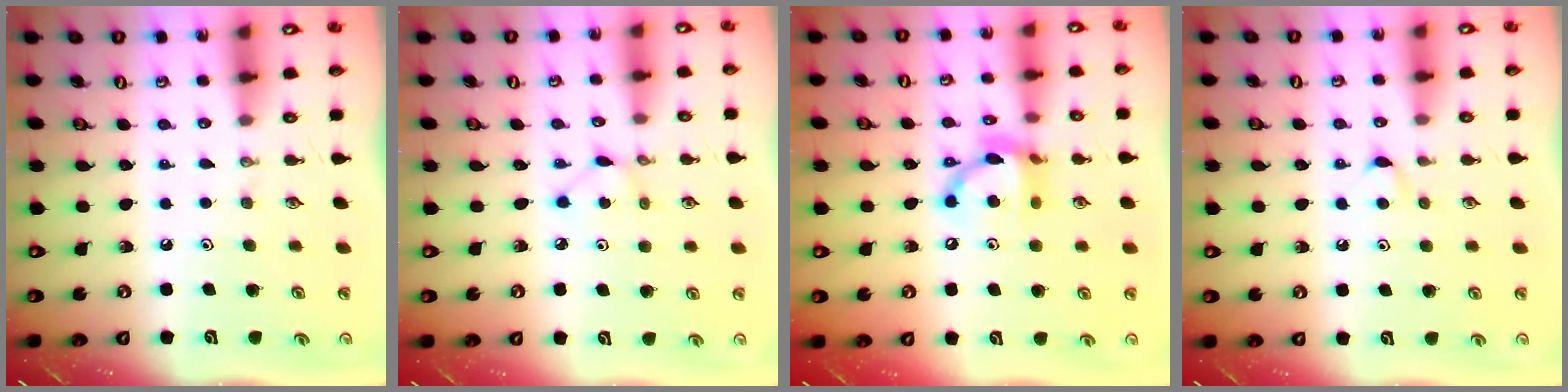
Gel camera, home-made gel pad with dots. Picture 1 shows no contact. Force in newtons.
{"total": 2.8, "press": 2.8, "slide": 0.3}
{"total": 12.0, "press": 12.0, "slide": 0.6}
{"total": 3.6, "press": 3.6, "slide": 0.4}